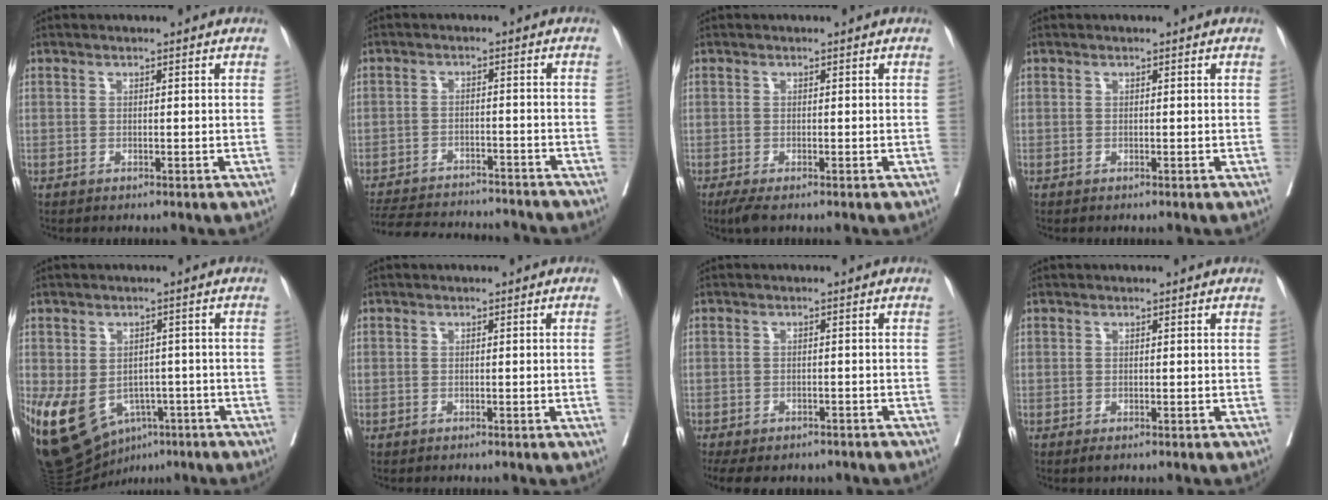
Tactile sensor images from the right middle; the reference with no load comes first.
{"total": 18.8, "force": [-17.4, 3.6, 6.2], "torque": [-0.147, -0.017, -0.238]}
{"total": 2.2, "force": [-1.6, 0.4, 1.5], "torque": [-0.028, -0.009, -0.028]}
{"total": 0.0}
{"total": 14.3, "force": [-6.4, 9.9, 8.0], "torque": [-0.166, 0.002, -0.086]}
{"total": 0.7, "force": [-0.2, -0.2, 0.7], "torque": [-0.007, 0.003, -0.003]}
{"total": 11.6, "force": [-9.0, 5.1, 5.2], "torque": [-0.107, -0.003, -0.106]}
{"total": 0.8, "force": [-0.5, 0.3, 0.5], "torque": [-0.004, -0.002, -0.005]}